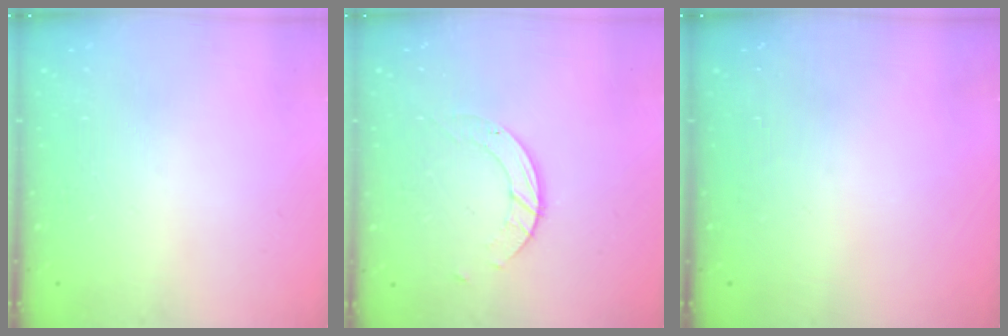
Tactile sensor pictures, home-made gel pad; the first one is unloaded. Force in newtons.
{"total": 3.0, "press": 3.0, "slide": 0.3}
{"total": 0.0}